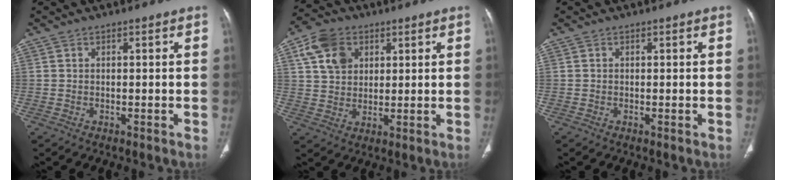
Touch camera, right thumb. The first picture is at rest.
{"total": 9.4, "force": [3.7, 7.1, 4.9], "torque": [-0.070, -0.005, 0.068]}
{"total": 0.0}